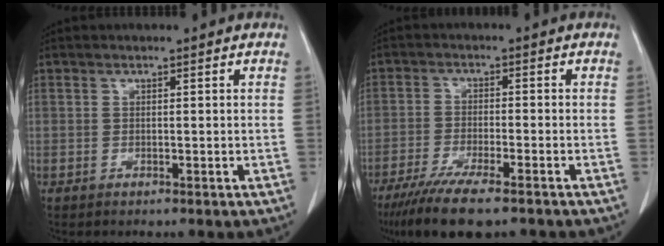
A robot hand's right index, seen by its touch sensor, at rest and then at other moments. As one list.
[{"total": 10.2, "force": [-7.7, 1.2, 6.6], "torque": [-0.107, -0.023, -0.123]}]